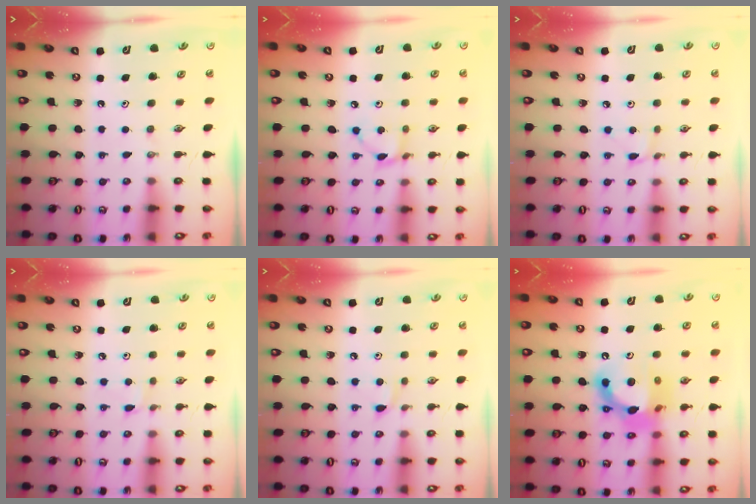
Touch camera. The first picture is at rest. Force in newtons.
{"total": 3.4, "press": 3.4, "slide": 0.2}
{"total": 1.9, "press": 1.9, "slide": 0.2}
{"total": 2.3, "press": 2.3, "slide": 0.3}
{"total": 4.4, "press": 4.4, "slide": 0.6}
{"total": 14.5, "press": 14.4, "slide": 1.5}